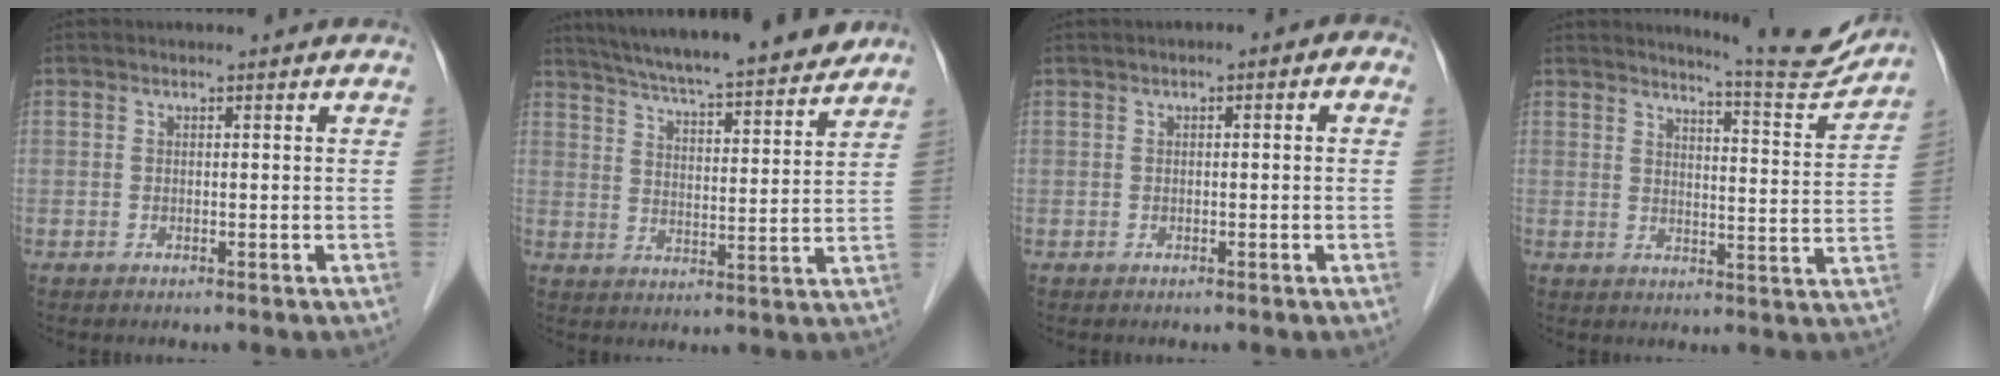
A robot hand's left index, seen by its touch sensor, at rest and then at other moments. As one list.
[{"total": 19.2, "force": [17.1, 1.7, 8.7], "torque": [-0.140, 0.011, 0.247]}, {"total": 2.0, "force": [0.2, 0.8, 1.9], "torque": [-0.019, 0.017, -0.002]}, {"total": 9.6, "force": [9.5, -0.4, 1.3], "torque": [-0.026, -0.037, 0.118]}]